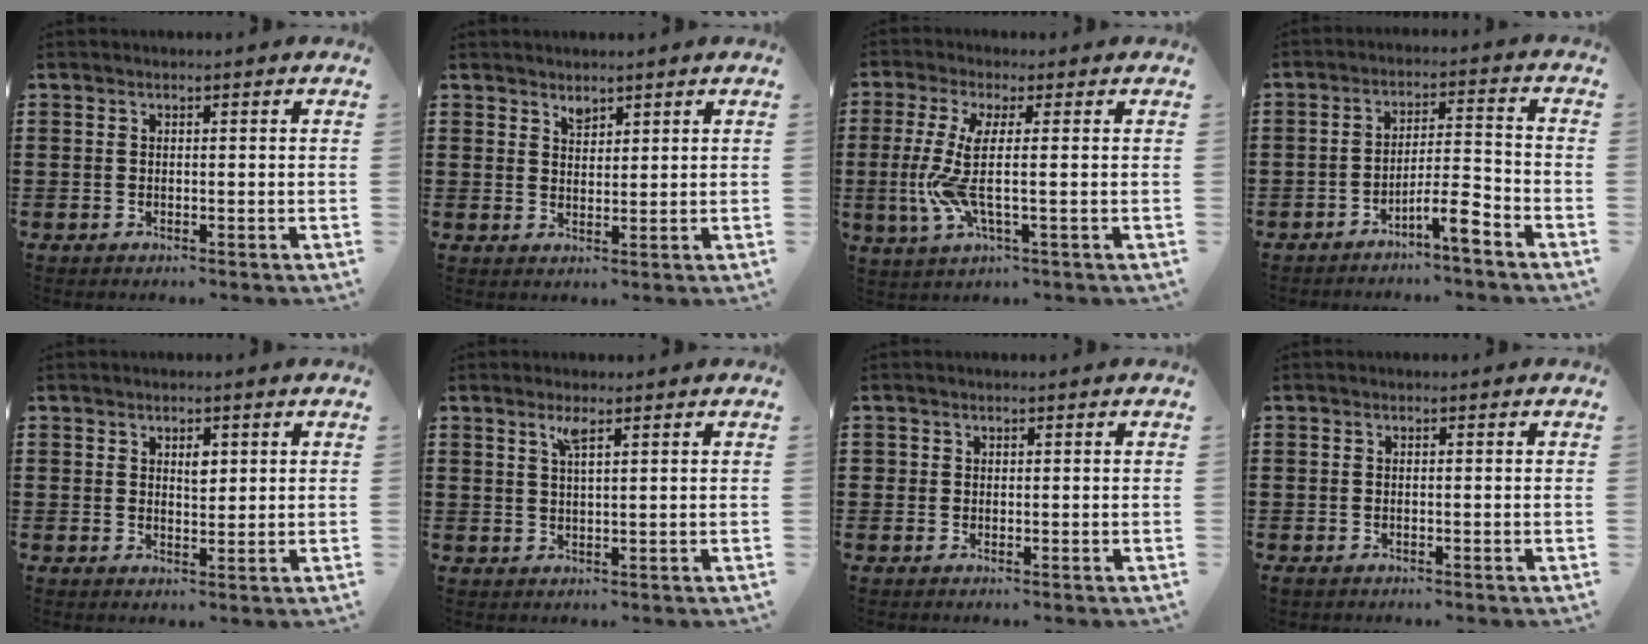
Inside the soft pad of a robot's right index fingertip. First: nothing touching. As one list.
[{"total": 1.7, "force": [1.5, 0.8, 0.3], "torque": [-0.008, 0.002, 0.030]}, {"total": 7.9, "force": [-0.3, 1.1, 7.8], "torque": [-0.193, -0.029, -0.017]}, {"total": 6.1, "force": [-4.5, 0.8, 4.1], "torque": [-0.067, 0.004, -0.082]}, {"total": 2.6, "force": [1.1, 1.3, 1.9], "torque": [-0.026, -0.001, 0.014]}, {"total": 2.4, "force": [1.4, 0.2, 1.9], "torque": [-0.042, 0.000, 0.023]}, {"total": 0.7, "force": [0.1, 0.7, 0.0], "torque": [-0.001, 0.006, 0.002]}, {"total": 0.6, "force": [-0.3, 0.2, 0.4], "torque": [-0.011, -0.003, -0.005]}]